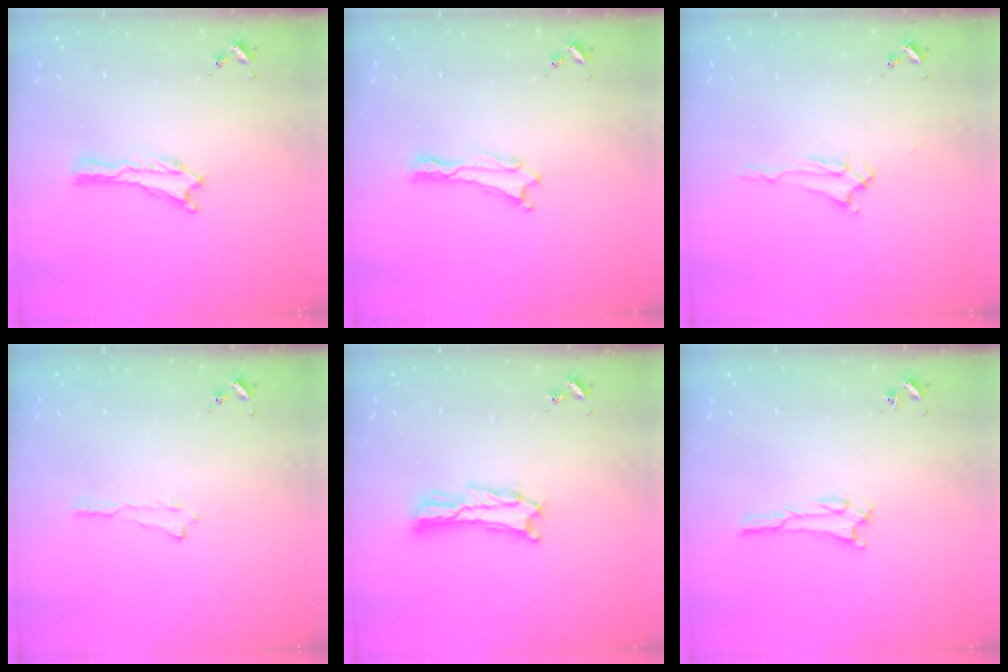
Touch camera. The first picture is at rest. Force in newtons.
{"total": 0.0}
{"total": 1.3, "press": 1.3, "slide": 0.2}
{"total": 0.0}
{"total": 3.0, "press": 2.9, "slide": 0.4}
{"total": 1.9, "press": 1.9, "slide": 0.2}